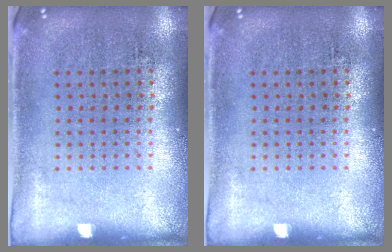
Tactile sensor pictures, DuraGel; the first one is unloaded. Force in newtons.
{"total": 0.0}